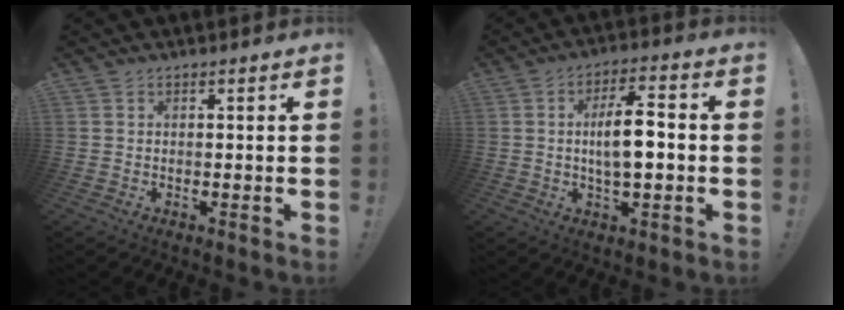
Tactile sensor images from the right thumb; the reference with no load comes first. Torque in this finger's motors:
{"motor_torque": [-0.10, 0.38, 0.48, 0.28, 0.27]}